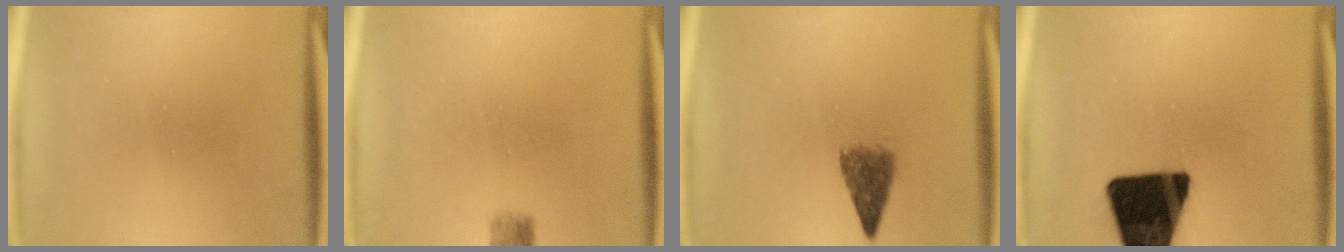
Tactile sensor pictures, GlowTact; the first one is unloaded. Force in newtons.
{"total": 2.2}
{"total": 4.1}
{"total": 19.9}